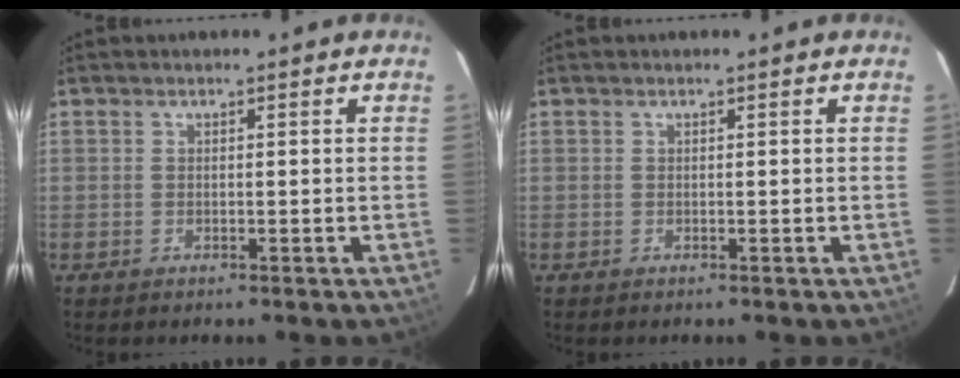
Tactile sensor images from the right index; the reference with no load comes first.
{"total": 0.0}